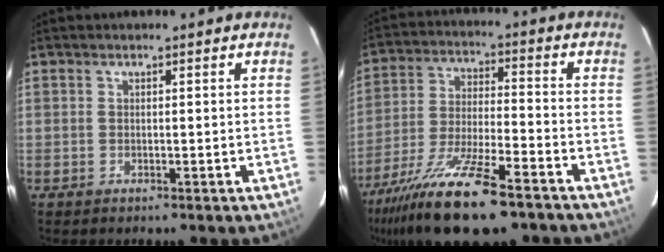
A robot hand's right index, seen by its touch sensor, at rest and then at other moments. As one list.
[{"total": 20.5, "force": [-15.2, 4.7, 12.9], "torque": [-0.260, -0.046, -0.263]}]